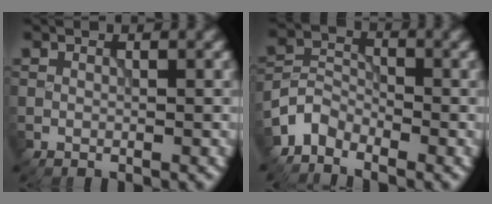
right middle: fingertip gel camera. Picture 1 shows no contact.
{"total": 3.1, "force": [-2.7, 1.5, 0.6], "torque": [-0.012, 0.004, -0.068]}